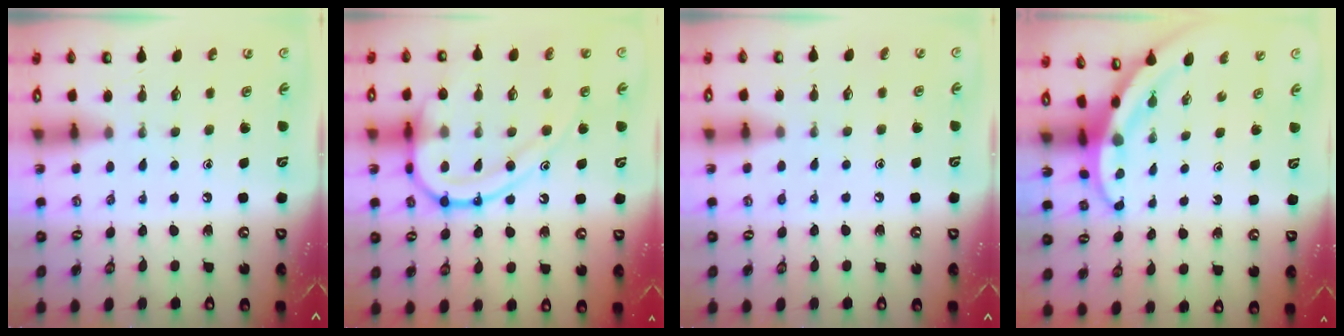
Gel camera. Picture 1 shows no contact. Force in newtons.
{"total": 19.1, "press": 19.1, "slide": 1.6}
{"total": 4.0, "press": 3.9, "slide": 0.6}
{"total": 3.7, "press": 3.7, "slide": 0.5}